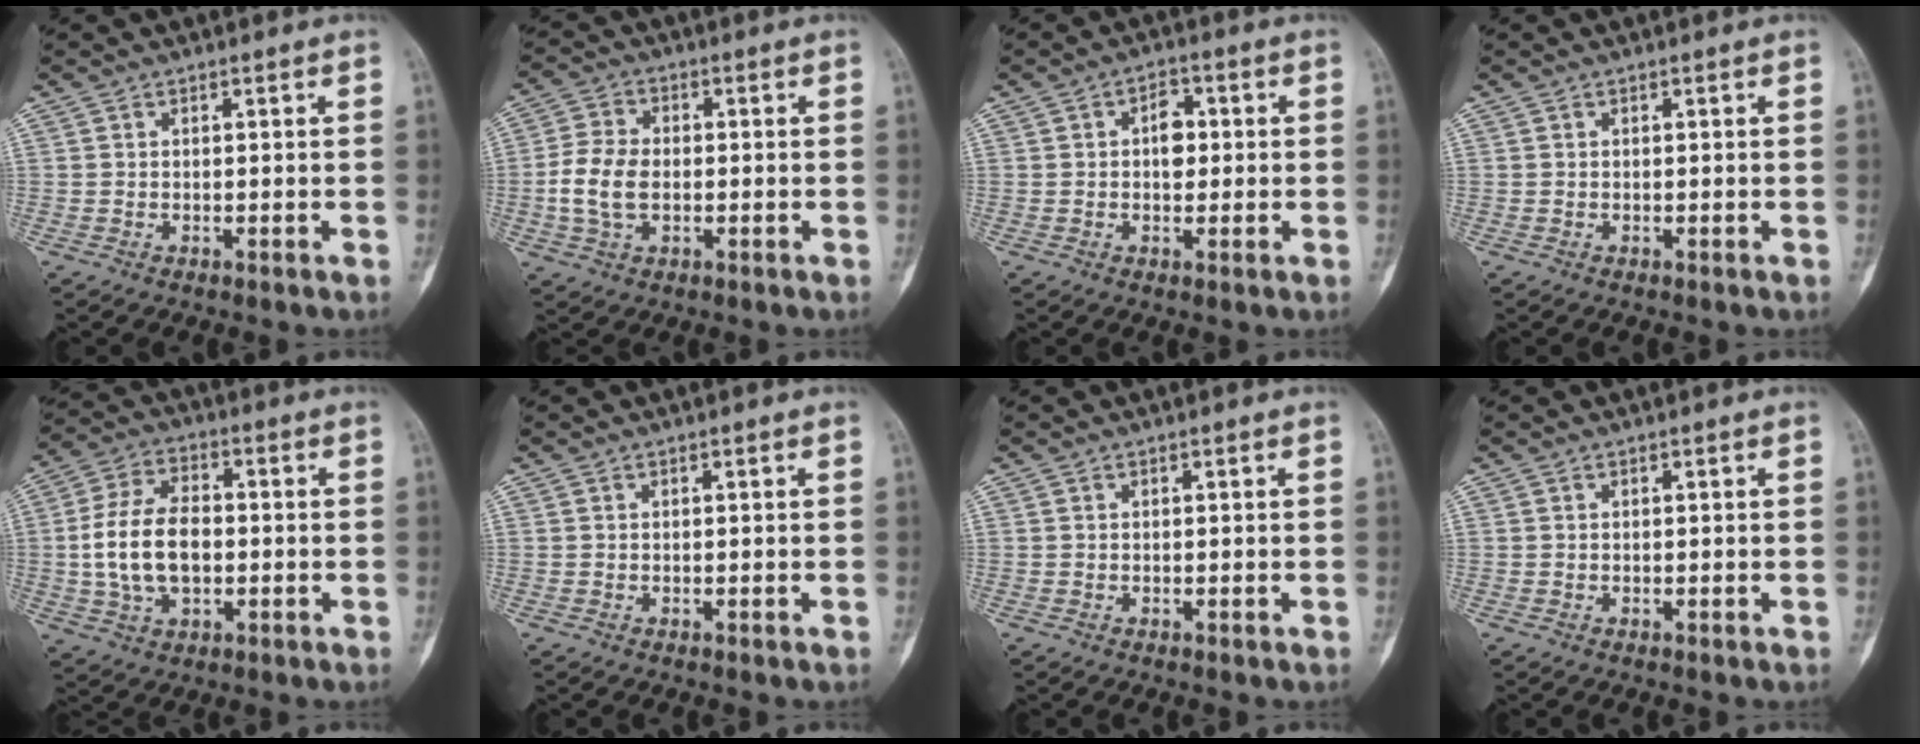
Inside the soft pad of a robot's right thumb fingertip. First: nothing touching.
{"total": 8.0, "force": [-1.0, 5.3, 6.0], "torque": [-0.126, 0.010, -0.022]}
{"total": 4.7, "force": [0.3, 3.1, 3.6], "torque": [-0.040, 0.006, -0.001]}
{"total": 0.0}
{"total": 13.0, "force": [-0.8, 8.0, 10.1], "torque": [-0.189, 0.017, -0.014]}
{"total": 0.0}
{"total": 0.0}
{"total": 0.0}